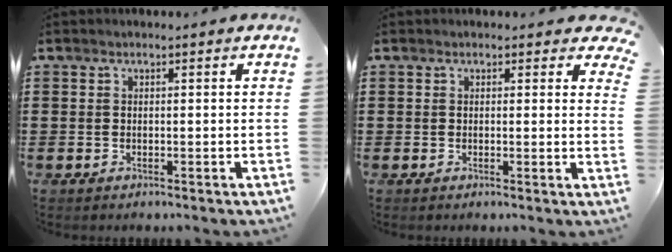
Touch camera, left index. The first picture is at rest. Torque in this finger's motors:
{"motor_torque": [-0.12, -2.01, 0.40, 0.03]}